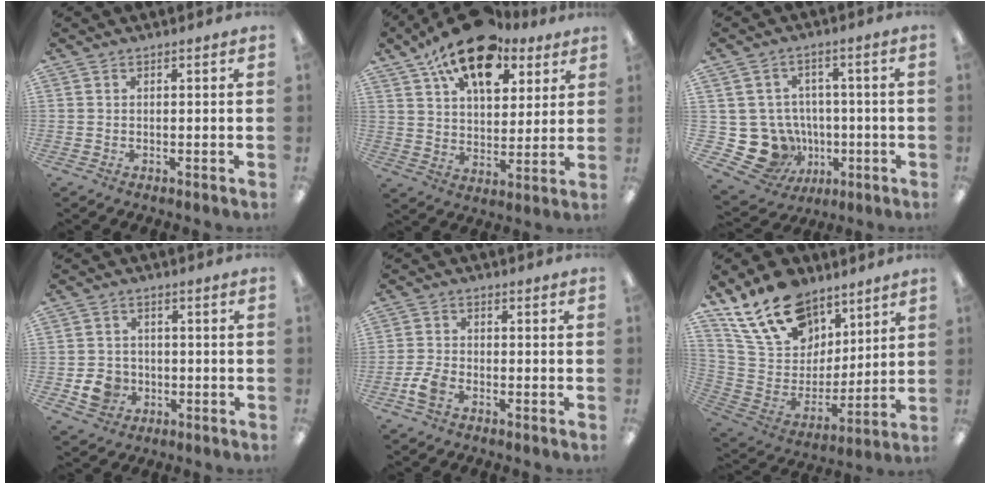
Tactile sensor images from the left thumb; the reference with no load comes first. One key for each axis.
{"total": 18.0, "fx": 11.4, "fy": 9.3, "fz": 10.3, "tx": -0.165, "ty": -0.053, "tz": 0.198}
{"total": 11.9, "fx": -2.9, "fy": 11.0, "fz": 3.4, "tx": -0.096, "ty": 0.010, "tz": -0.032}
{"total": 6.4, "fx": -1.8, "fy": 5.6, "fz": 2.6, "tx": -0.057, "ty": 0.009, "tz": -0.031}
{"total": 4.3, "fx": -2.4, "fy": 2.4, "fz": 2.7, "tx": -0.058, "ty": 0.007, "tz": -0.046}
{"total": 20.7, "fx": 14.2, "fy": 12.3, "fz": 8.6, "tx": -0.170, "ty": -0.076, "tz": 0.266}